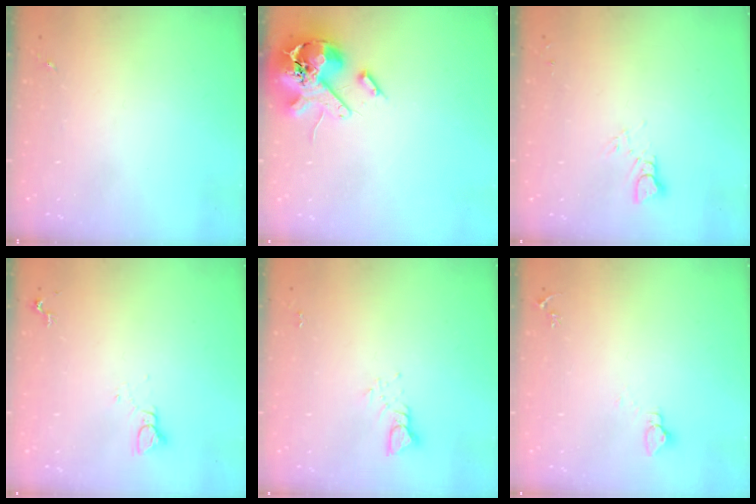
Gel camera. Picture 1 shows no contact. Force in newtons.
{"total": 16.0, "press": 15.8, "slide": 2.6}
{"total": 2.9, "press": 2.9, "slide": 0.2}
{"total": 3.2, "press": 3.2, "slide": 0.2}
{"total": 3.9, "press": 3.8, "slide": 0.3}
{"total": 2.7, "press": 2.7, "slide": 0.1}